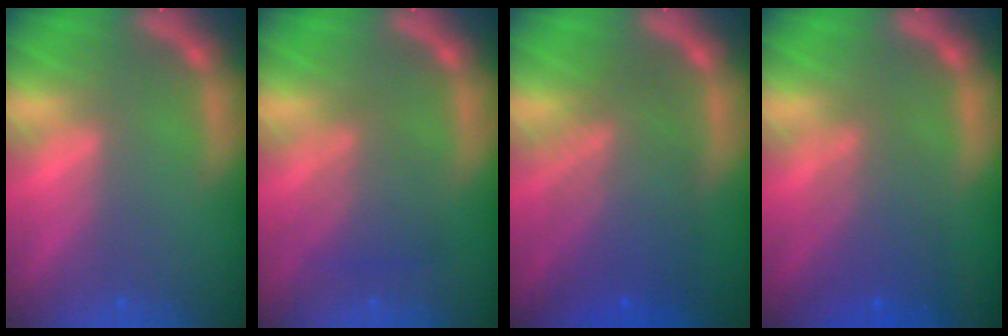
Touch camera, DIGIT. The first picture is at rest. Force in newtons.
{"total": 3.5}
{"total": 7.6}
{"total": 4.6}